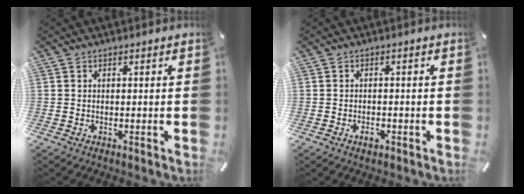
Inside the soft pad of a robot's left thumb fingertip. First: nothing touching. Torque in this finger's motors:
{"motor_torque": [0.24, 0.32, 0.04, -0.02, 0.00]}